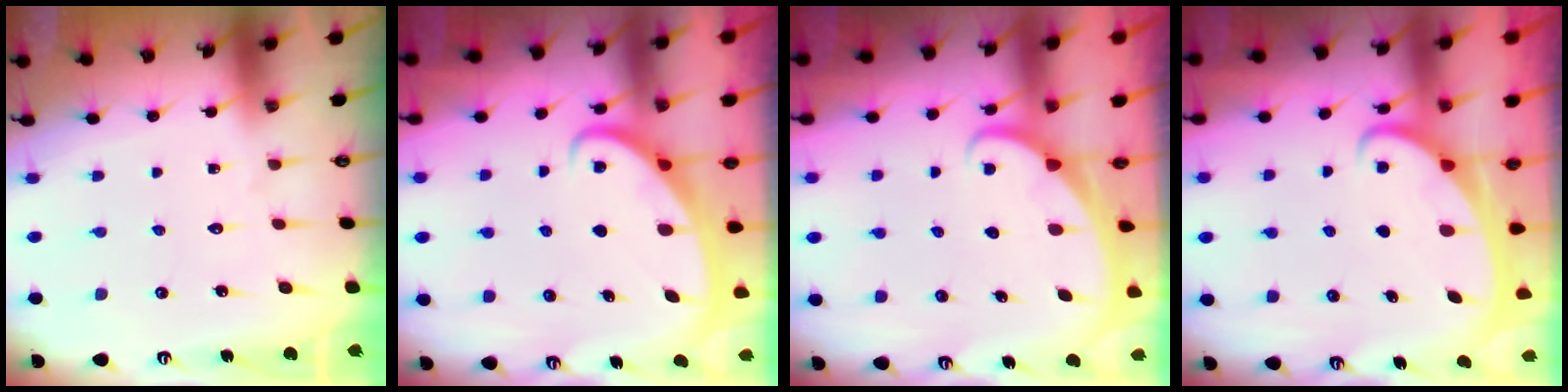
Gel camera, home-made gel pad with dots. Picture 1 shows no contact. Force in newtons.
{"total": 2.6, "press": 2.6, "slide": 0.4}
{"total": 1.9, "press": 1.9, "slide": 0.1}
{"total": 2.3, "press": 2.2, "slide": 0.4}